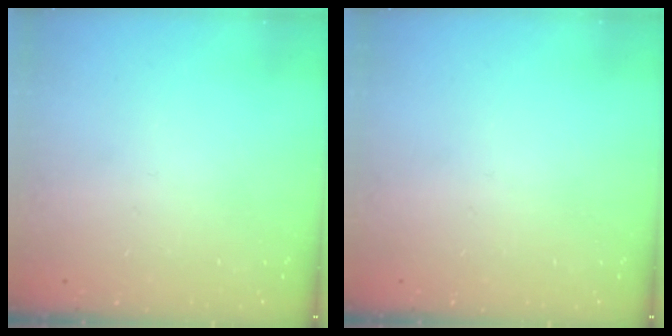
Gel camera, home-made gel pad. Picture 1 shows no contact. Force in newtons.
{"total": 0.0}